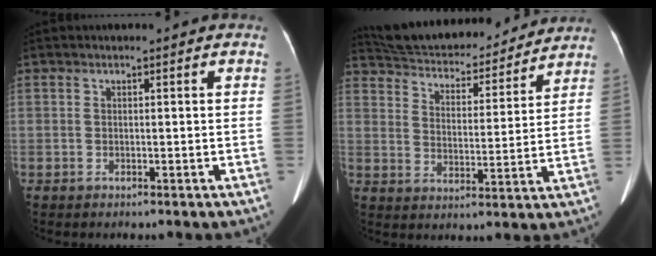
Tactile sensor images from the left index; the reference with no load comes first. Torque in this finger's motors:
{"motor_torque": [0.11, -1.00, 0.06, 0.05]}